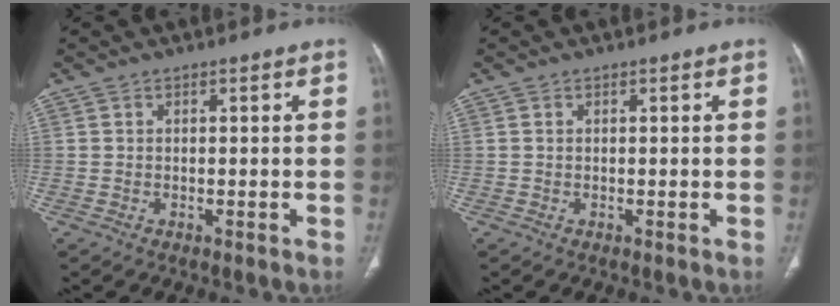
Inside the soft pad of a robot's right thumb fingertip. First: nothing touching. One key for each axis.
{"total": 0.0}